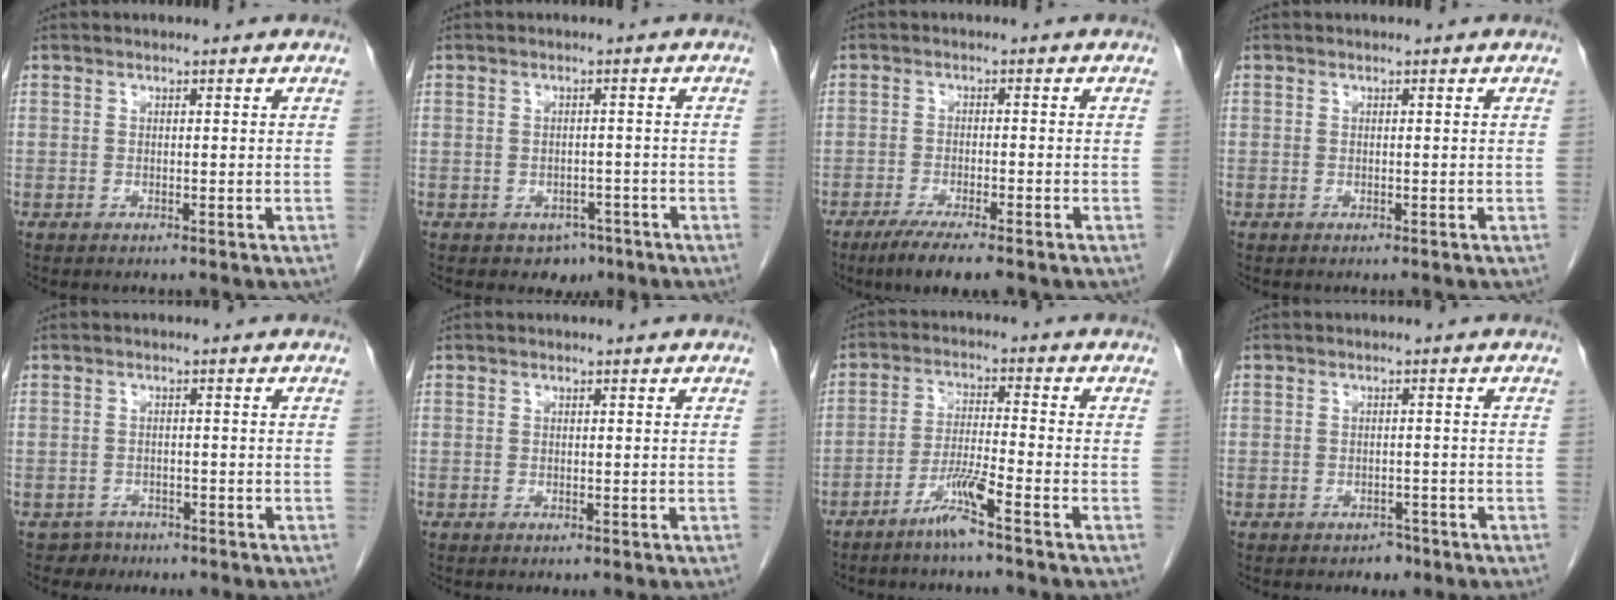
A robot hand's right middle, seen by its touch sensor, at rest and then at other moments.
{"total": 3.1, "force": [-1.9, 2.2, 1.0], "torque": [-0.008, 0.007, -0.018]}
{"total": 6.8, "force": [-4.7, 0.9, 4.7], "torque": [-0.077, -0.015, -0.072]}
{"total": 0.0}
{"total": 2.1, "force": [-1.5, 1.4, -0.6], "torque": [0.004, 0.007, -0.024]}
{"total": 0.0}
{"total": 5.4, "force": [-3.8, -0.7, 3.8], "torque": [-0.075, -0.007, -0.081]}
{"total": 0.5, "force": [-0.3, 0.4, 0.1], "torque": [-0.006, 0.001, -0.003]}